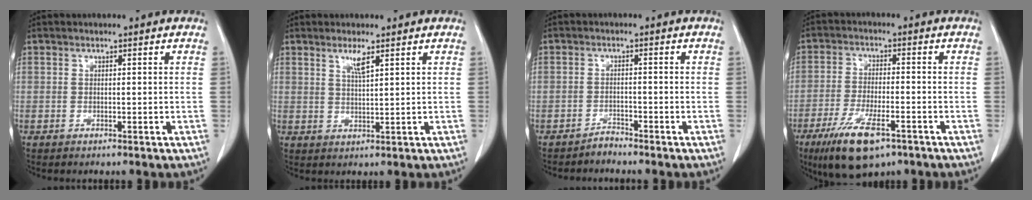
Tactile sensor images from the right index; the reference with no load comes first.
{"total": 2.7, "force": [1.6, 0.0, 2.1], "torque": [-0.045, -0.003, 0.034]}
{"total": 1.6, "force": [-1.6, 0.2, -0.2], "torque": [0.010, -0.001, -0.027]}
{"total": 11.0, "force": [-6.5, 3.2, 8.2], "torque": [-0.154, -0.020, -0.107]}